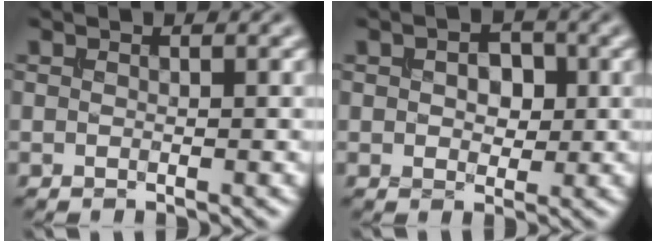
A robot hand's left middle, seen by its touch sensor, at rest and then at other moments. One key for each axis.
{"total": 3.0, "fx": 0.6, "fy": 2.0, "fz": 2.2, "tx": -0.036, "ty": 0.003, "tz": 0.008}